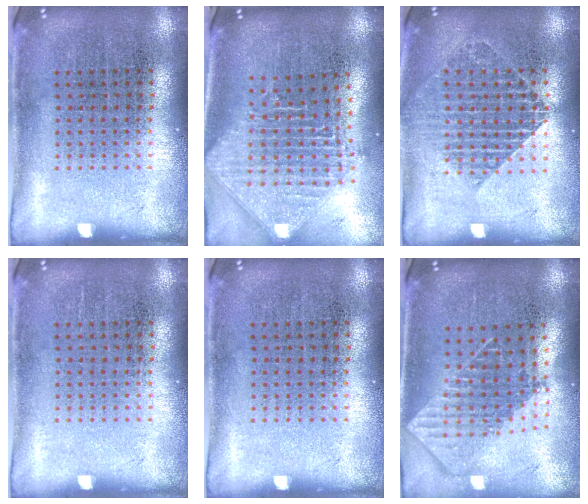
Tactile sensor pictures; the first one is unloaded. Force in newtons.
{"total": 2.5, "press": 1.9, "slide": 1.6}
{"total": 1.6, "press": 1.4, "slide": 0.7}
{"total": 0.0}
{"total": 0.0}
{"total": 1.9, "press": 1.5, "slide": 1.3}